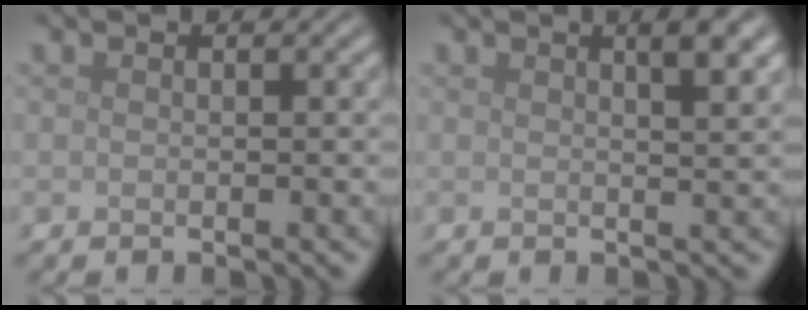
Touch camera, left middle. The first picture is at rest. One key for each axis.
{"total": 3.9, "fx": 1.9, "fy": 1.3, "fz": 3.1, "tx": -0.015, "ty": 0.013, "tz": 0.007}